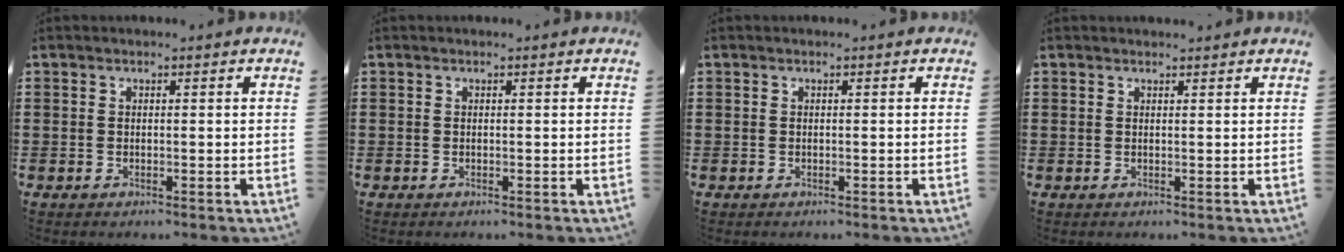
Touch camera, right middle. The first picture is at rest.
{"total": 0.0}
{"total": 0.0}
{"total": 0.6, "force": [0.6, 0.2, 0.0], "torque": [0.006, -0.003, 0.010]}